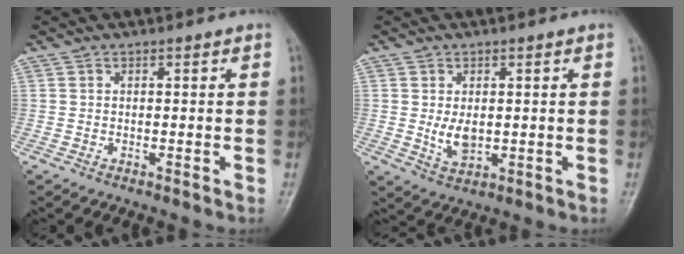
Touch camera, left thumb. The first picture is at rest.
{"total": 4.5, "force": [0.2, 2.7, 3.5], "torque": [-0.057, -0.011, 0.012]}